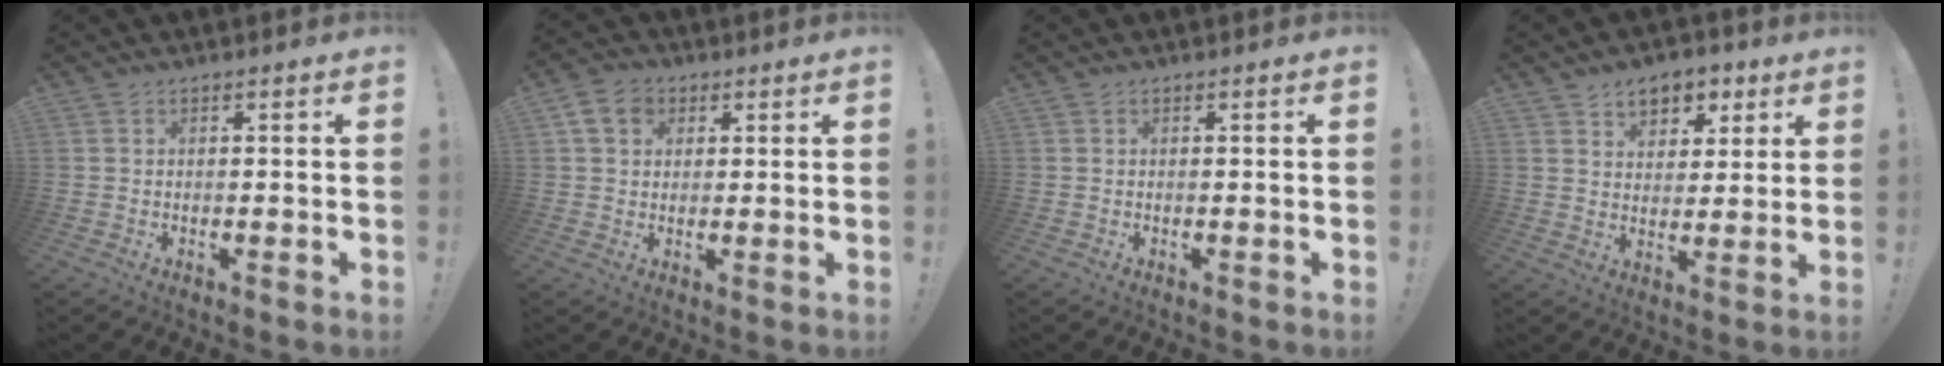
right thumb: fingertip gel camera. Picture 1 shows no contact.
{"total": 6.8, "force": [2.9, 5.3, 3.2], "torque": [-0.051, -0.001, 0.057]}
{"total": 0.0}
{"total": 7.9, "force": [4.7, 5.7, 2.7], "torque": [-0.025, -0.030, 0.086]}